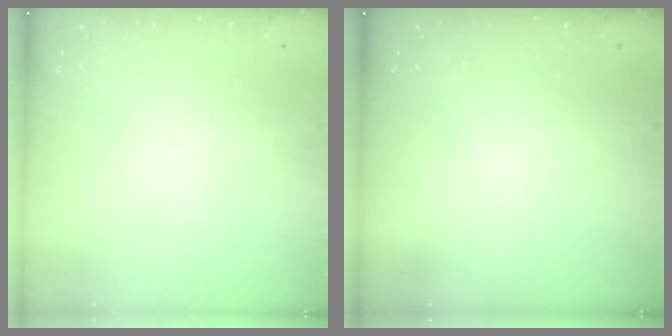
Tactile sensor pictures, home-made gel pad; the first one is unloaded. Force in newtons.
{"total": 0.0}